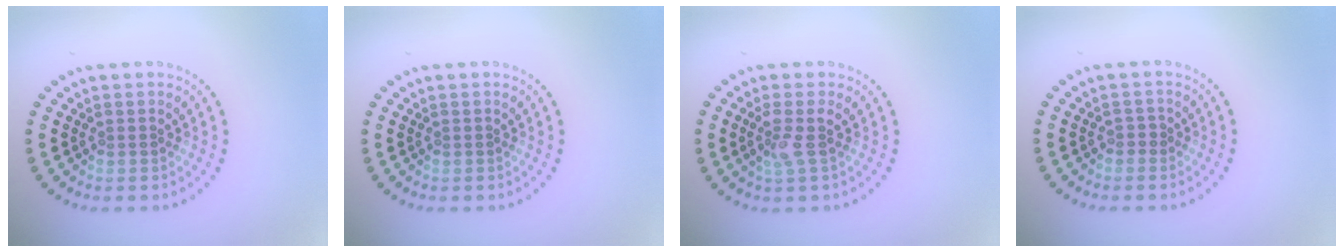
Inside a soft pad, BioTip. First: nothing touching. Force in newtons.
{"total": 0.0}
{"total": 2.0, "press": 1.6, "slide": 1.2}
{"total": 0.6, "press": 0.2, "slide": 0.6}